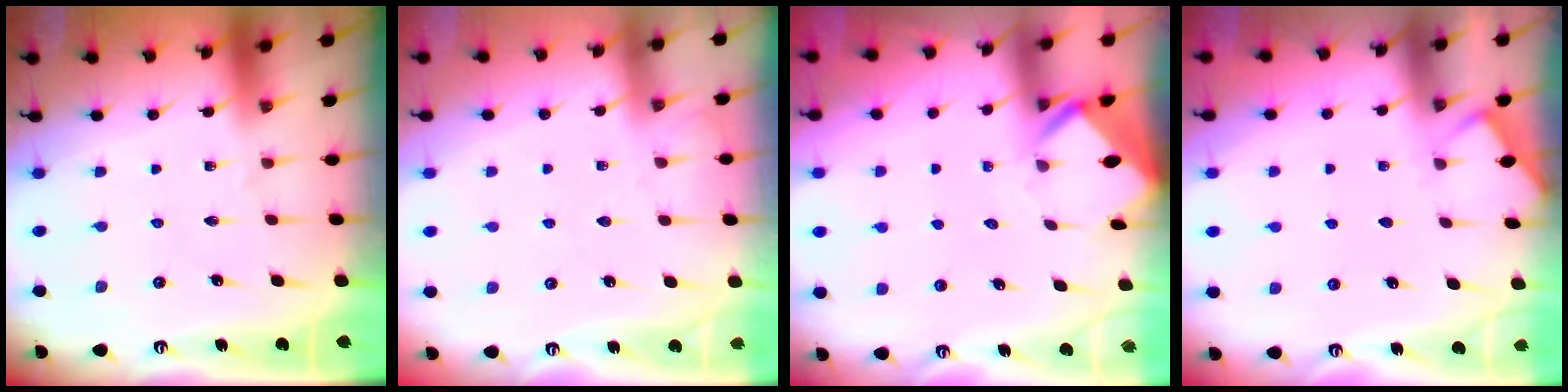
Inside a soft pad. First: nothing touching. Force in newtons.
{"total": 3.7, "press": 3.7, "slide": 0.5}
{"total": 3.0, "press": 3.0, "slide": 0.3}
{"total": 3.9, "press": 3.9, "slide": 0.5}